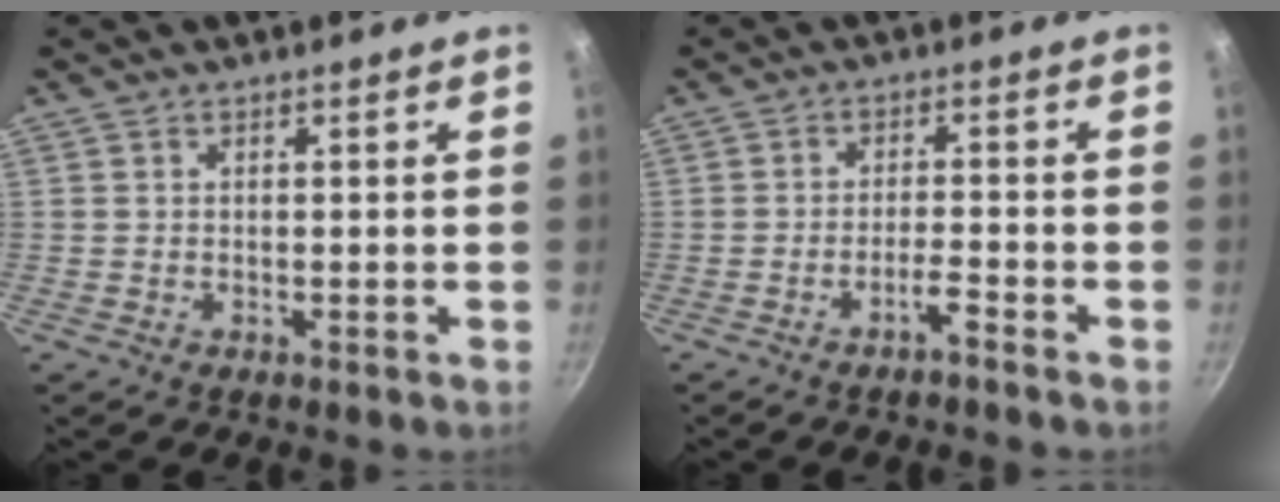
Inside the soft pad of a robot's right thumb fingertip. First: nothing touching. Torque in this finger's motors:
{"motor_torque": [0.08, 0.64, -0.24, 0.22, 0.11]}